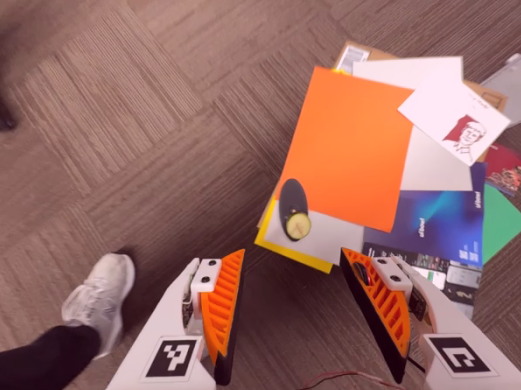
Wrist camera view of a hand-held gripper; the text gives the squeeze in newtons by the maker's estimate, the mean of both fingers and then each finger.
{"total": 0.0}